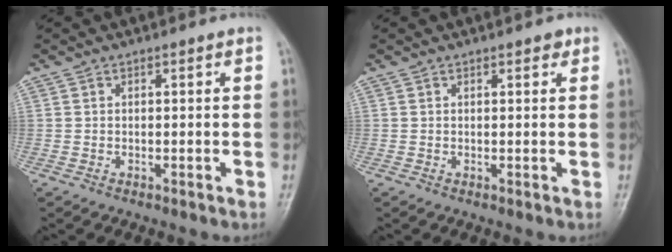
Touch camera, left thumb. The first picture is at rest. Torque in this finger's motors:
{"motor_torque": [-0.21, -0.09, -0.04, 0.02, 0.01]}